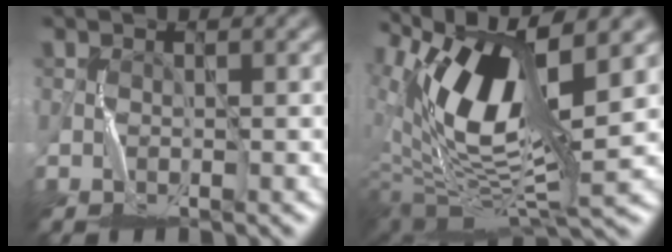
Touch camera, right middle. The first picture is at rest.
{"total": 11.8, "force": [4.2, 4.0, 10.2], "torque": [-0.196, 0.008, 0.079]}